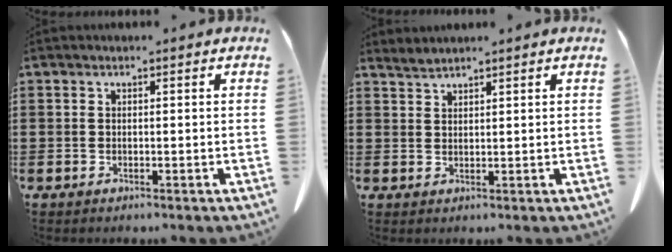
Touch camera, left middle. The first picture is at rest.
{"total": 1.4, "force": [1.4, -0.1, 0.2], "torque": [-0.008, 0.001, 0.028]}